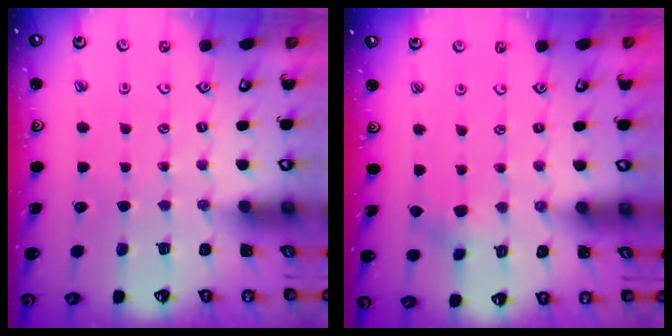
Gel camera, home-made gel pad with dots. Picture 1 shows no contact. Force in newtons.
{"total": 2.7, "press": 2.7, "slide": 0.4}